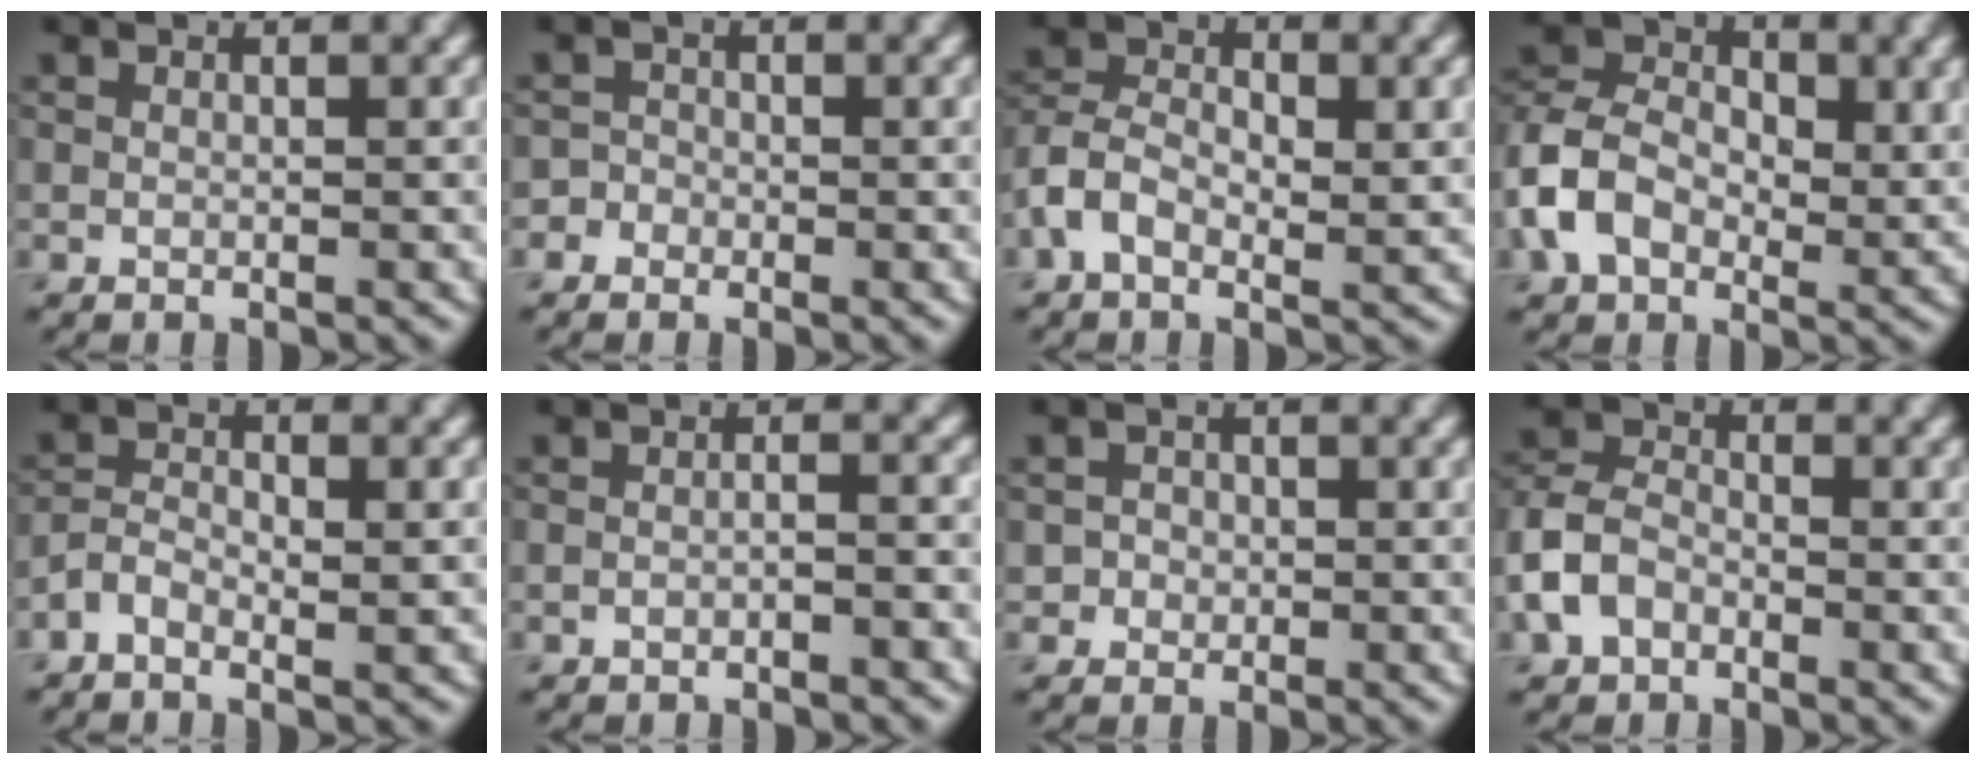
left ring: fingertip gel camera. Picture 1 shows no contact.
{"total": 1.6, "force": [-1.0, 1.3, 0.0], "torque": [0.011, 0.010, -0.019]}
{"total": 5.0, "force": [-1.0, 3.1, 3.8], "torque": [-0.071, 0.007, -0.029]}
{"total": 7.3, "force": [-0.9, 5.3, 4.9], "torque": [-0.088, 0.015, -0.031]}
{"total": 2.8, "force": [-1.1, 1.4, 2.2], "torque": [-0.041, 0.005, -0.026]}
{"total": 1.2, "force": [-0.9, 0.3, 0.8], "torque": [-0.014, 0.002, -0.021]}
{"total": 1.3, "force": [-0.2, 1.3, 0.2], "torque": [0.014, -0.001, -0.006]}
{"total": 4.1, "force": [-1.9, 2.8, 2.3], "torque": [-0.049, 0.007, -0.052]}